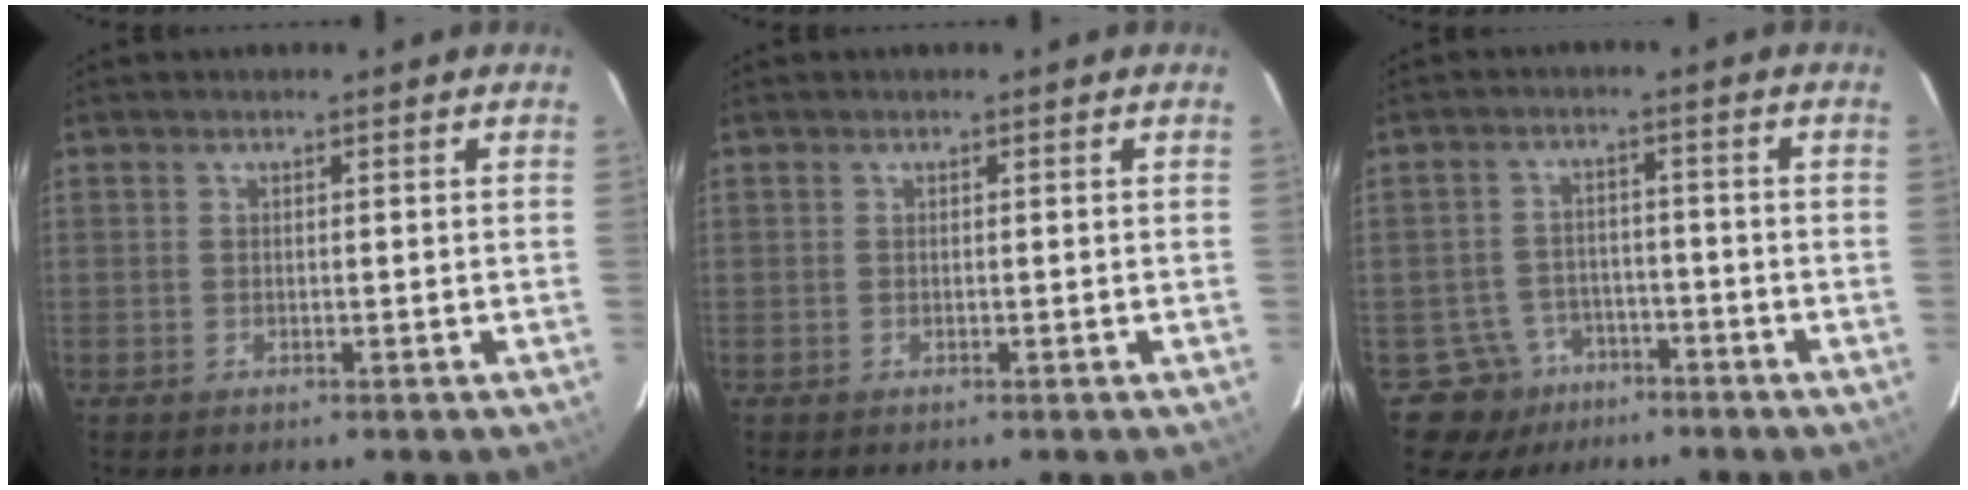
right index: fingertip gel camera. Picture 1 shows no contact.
{"total": 0.0}
{"total": 6.8, "force": [-3.9, 5.5, -0.1], "torque": [0.006, 0.013, -0.057]}